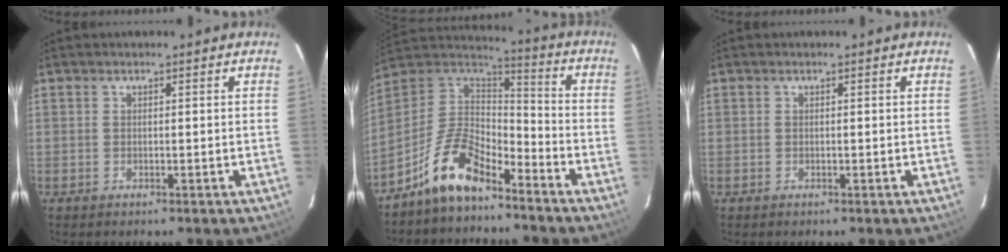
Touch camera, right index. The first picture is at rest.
{"total": 13.5, "force": [-9.6, 5.5, 7.8], "torque": [-0.176, 0.018, -0.185]}
{"total": 0.0}